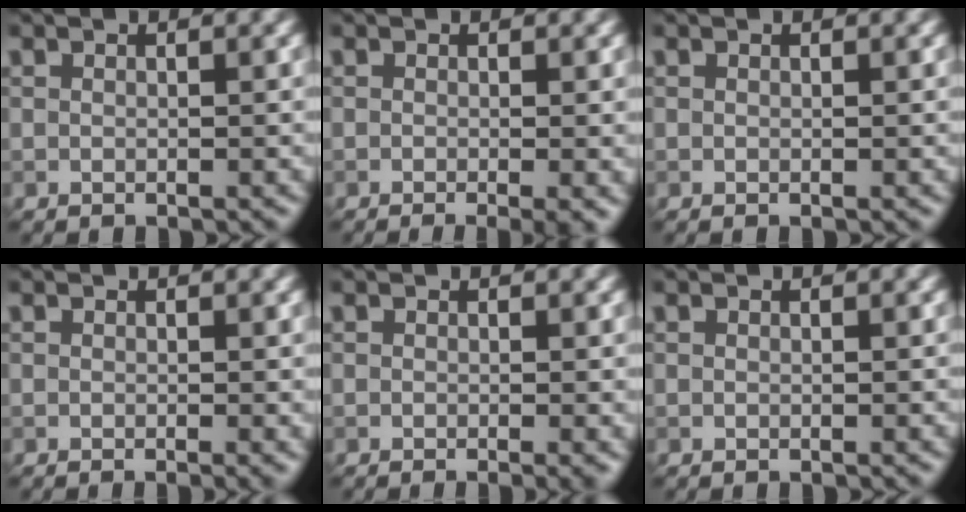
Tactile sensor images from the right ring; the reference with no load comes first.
{"total": 3.1, "force": [-0.7, 0.9, 2.8], "torque": [-0.031, -0.010, -0.009]}
{"total": 0.0}
{"total": 1.1, "force": [-0.2, 0.3, 1.1], "torque": [-0.009, -0.005, -0.006]}
{"total": 1.5, "force": [-0.3, 0.3, 1.4], "torque": [-0.013, -0.007, -0.007]}
{"total": 0.0}